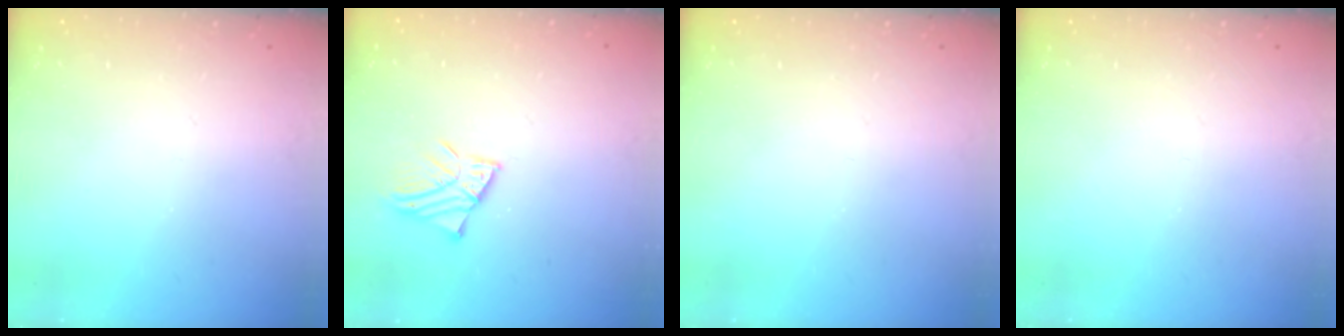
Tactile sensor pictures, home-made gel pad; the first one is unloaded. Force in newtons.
{"total": 3.6, "press": 3.6, "slide": 0.2}
{"total": 0.0}
{"total": 0.0}